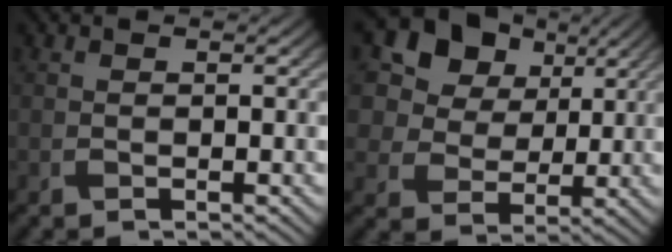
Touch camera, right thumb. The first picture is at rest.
{"total": 13.4, "force": [6.0, 10.2, 6.3], "torque": [-0.167, 0.029, 0.127]}